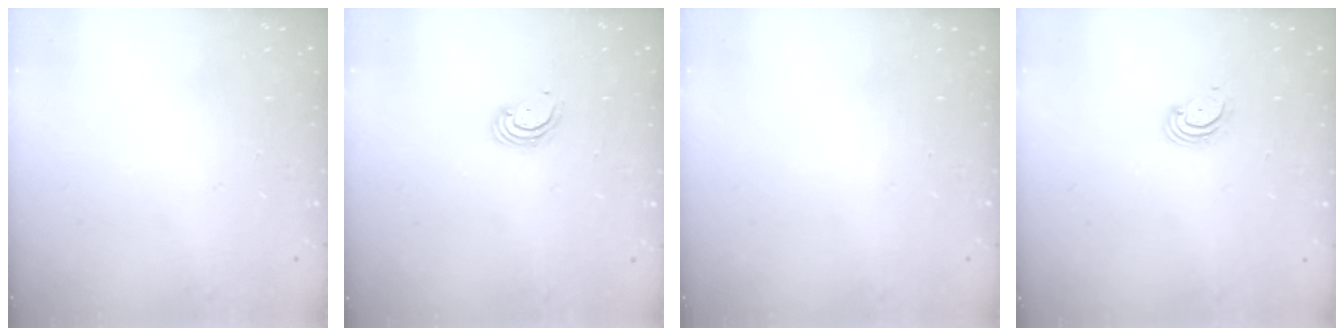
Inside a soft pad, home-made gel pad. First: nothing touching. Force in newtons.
{"total": 3.2, "press": 3.2, "slide": 0.3}
{"total": 0.0}
{"total": 3.1, "press": 3.1, "slide": 0.3}